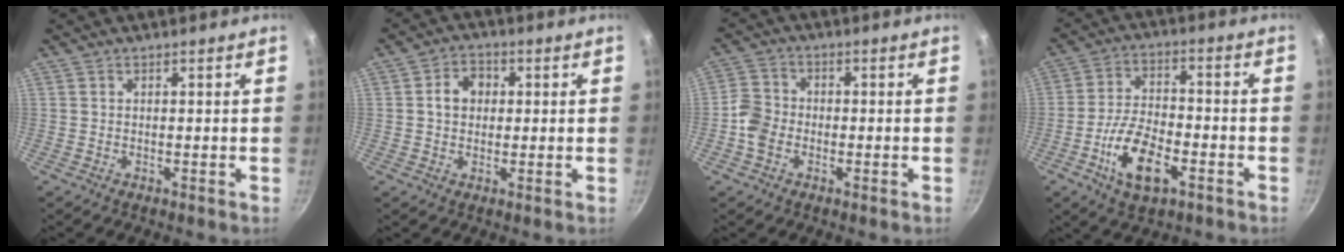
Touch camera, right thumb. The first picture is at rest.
{"total": 5.5, "force": [0.7, 4.5, 3.0], "torque": [-0.024, 0.012, 0.004]}
{"total": 5.3, "force": [-1.8, 4.3, 2.6], "torque": [-0.042, 0.018, -0.046]}
{"total": 12.1, "force": [-5.1, 5.8, 9.4], "torque": [-0.168, 0.026, -0.094]}